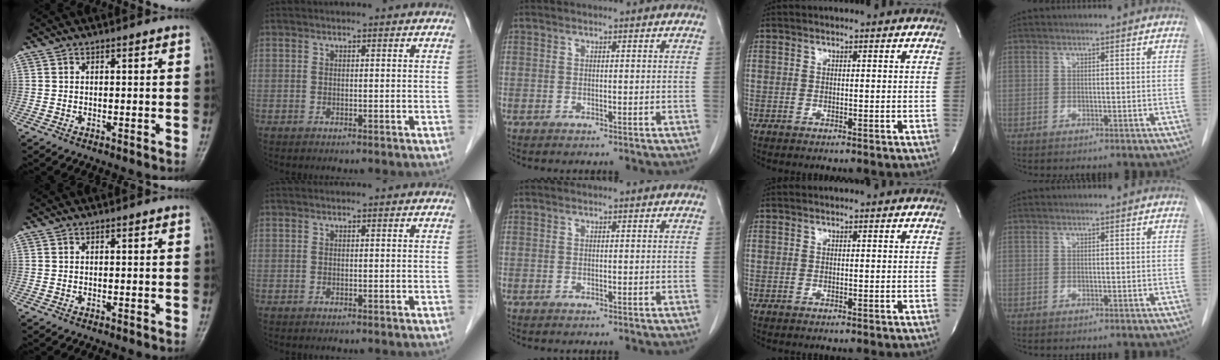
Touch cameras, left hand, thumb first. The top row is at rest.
{}